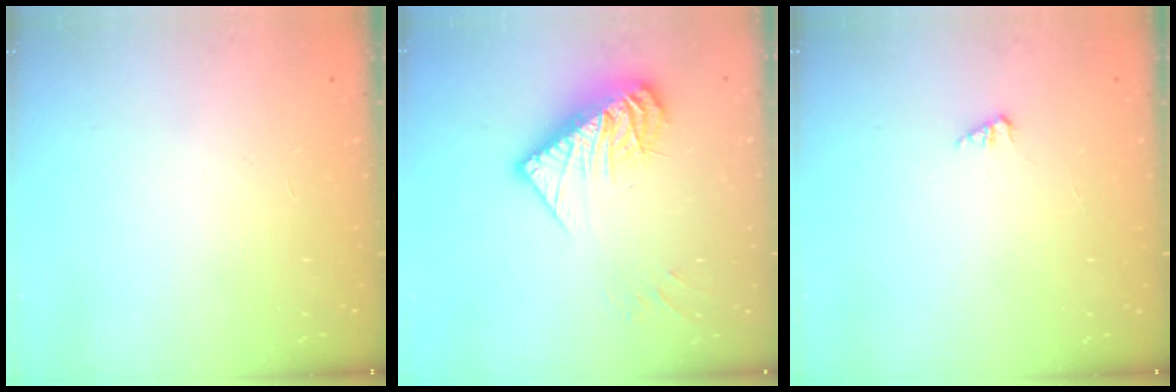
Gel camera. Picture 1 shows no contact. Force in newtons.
{"total": 14.9, "press": 14.9, "slide": 1.5}
{"total": 1.3, "press": 1.3, "slide": 0.1}